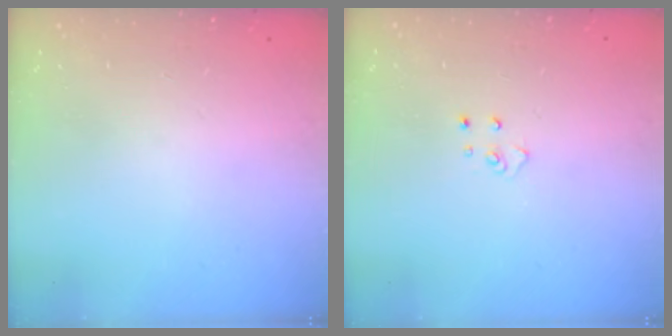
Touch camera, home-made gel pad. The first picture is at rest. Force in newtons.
{"total": 4.7, "press": 4.6, "slide": 0.4}